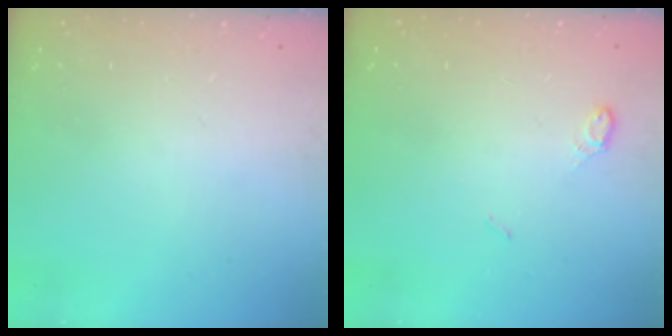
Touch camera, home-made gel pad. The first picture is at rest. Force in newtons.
{"total": 4.6, "press": 4.6, "slide": 0.6}